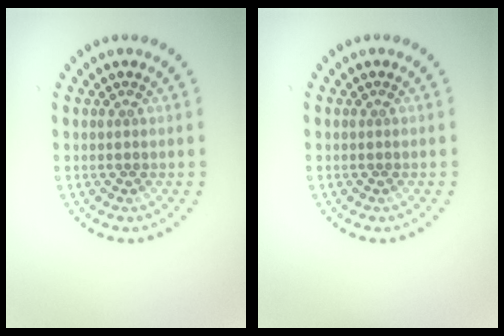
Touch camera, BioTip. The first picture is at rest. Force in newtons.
{"total": 0.0}